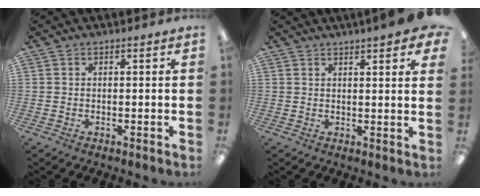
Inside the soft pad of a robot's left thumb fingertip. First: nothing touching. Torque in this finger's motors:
{"motor_torque": [2.36, 2.24, 1.75, -1.03, 0.08]}